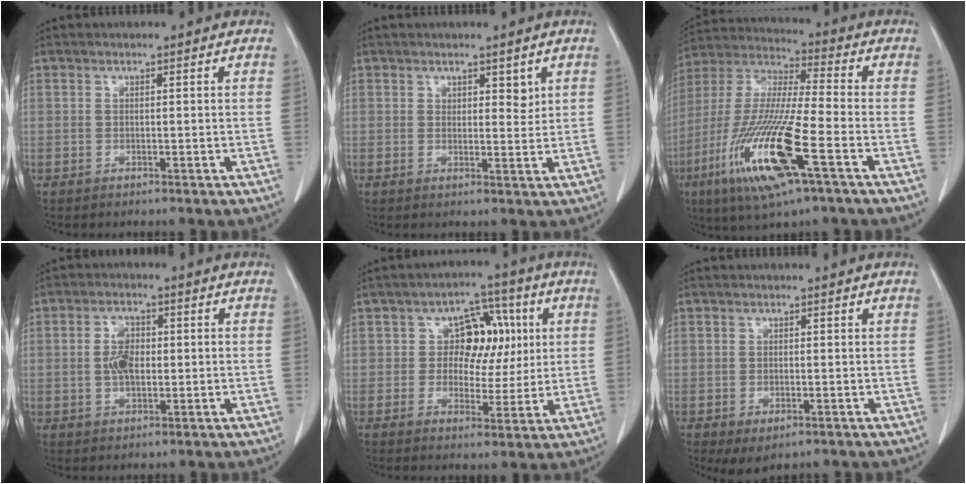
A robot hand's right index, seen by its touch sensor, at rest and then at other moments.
{"total": 2.3, "force": [1.4, 1.2, 1.4], "torque": [-0.013, -0.008, 0.023]}
{"total": 19.0, "force": [-7.5, 2.0, 17.3], "torque": [-0.380, -0.034, -0.144]}
{"total": 4.8, "force": [0.0, 2.6, 3.9], "torque": [-0.081, 0.006, 0.001]}
{"total": 8.0, "force": [1.6, 5.8, 5.2], "torque": [-0.060, 0.025, 0.028]}
{"total": 3.4, "force": [-1.7, 1.6, 2.6], "torque": [-0.042, -0.007, -0.015]}